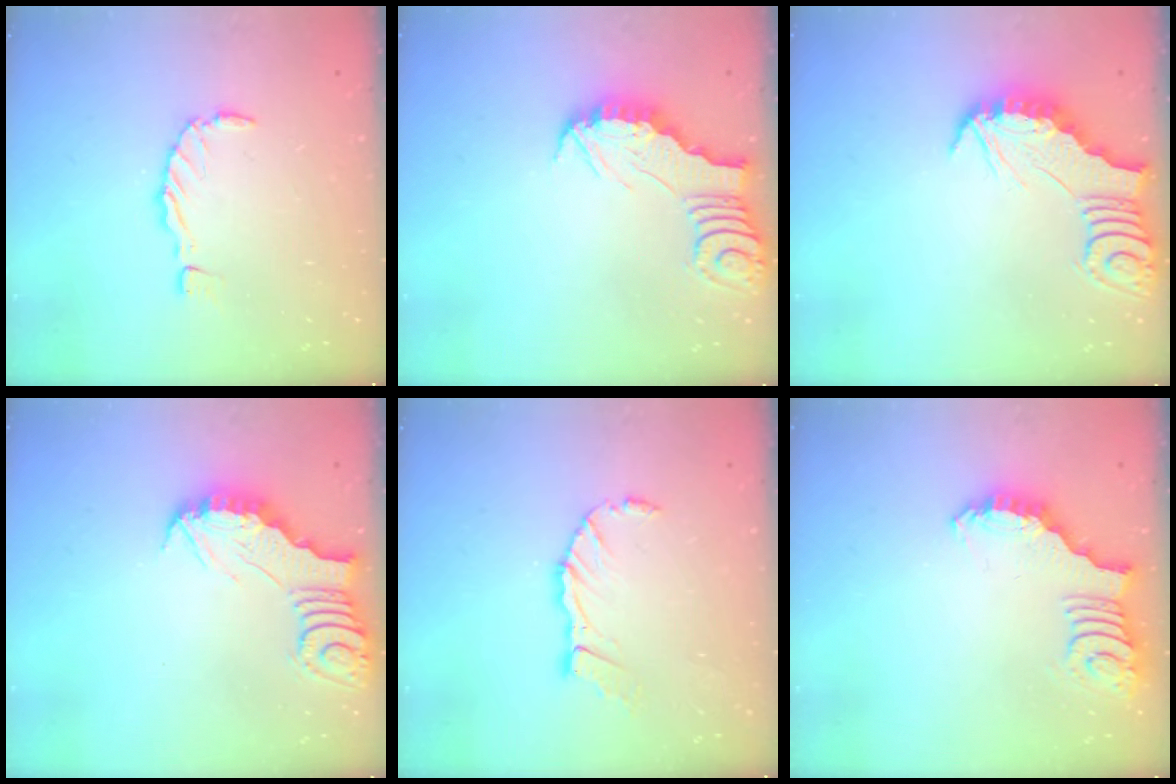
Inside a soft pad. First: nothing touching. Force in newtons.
{"total": 2.6, "press": 2.6, "slide": 0.2}
{"total": 3.0, "press": 3.0, "slide": 0.3}
{"total": 3.1, "press": 3.1, "slide": 0.2}
{"total": 8.8, "press": 8.7, "slide": 1.3}
{"total": 2.7, "press": 2.7, "slide": 0.5}